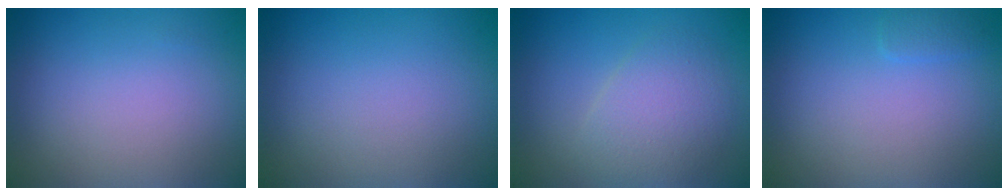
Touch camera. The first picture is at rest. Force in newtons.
{"total": 0.0}
{"total": 3.7, "press": 3.7, "slide": 0.1}
{"total": 0.9, "press": 0.9, "slide": 0.1}